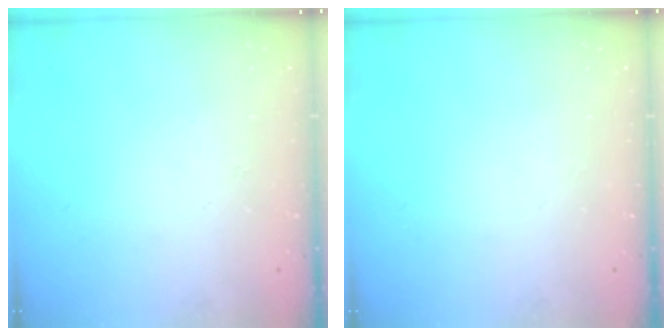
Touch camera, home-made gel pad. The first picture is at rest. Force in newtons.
{"total": 0.0}